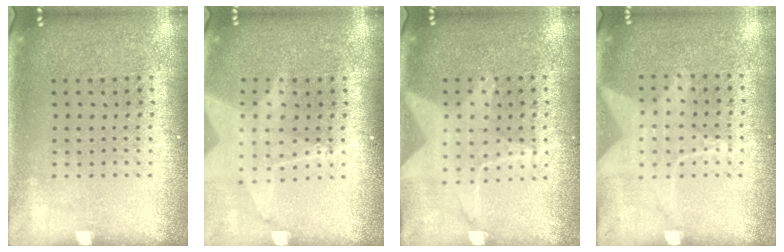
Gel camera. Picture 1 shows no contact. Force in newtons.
{"total": 2.0, "press": 1.6, "slide": 1.2}
{"total": 1.2, "press": 1.2, "slide": 0.2}
{"total": 1.1, "press": 0.9, "slide": 0.6}